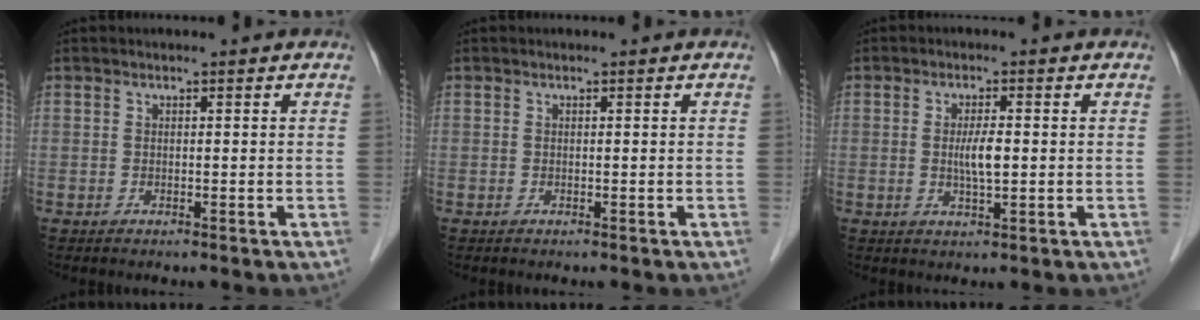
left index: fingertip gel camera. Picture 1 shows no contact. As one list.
[{"total": 0.0}, {"total": 3.5, "force": [0.0, 0.6, 3.4], "torque": [-0.065, -0.003, 0.001]}]